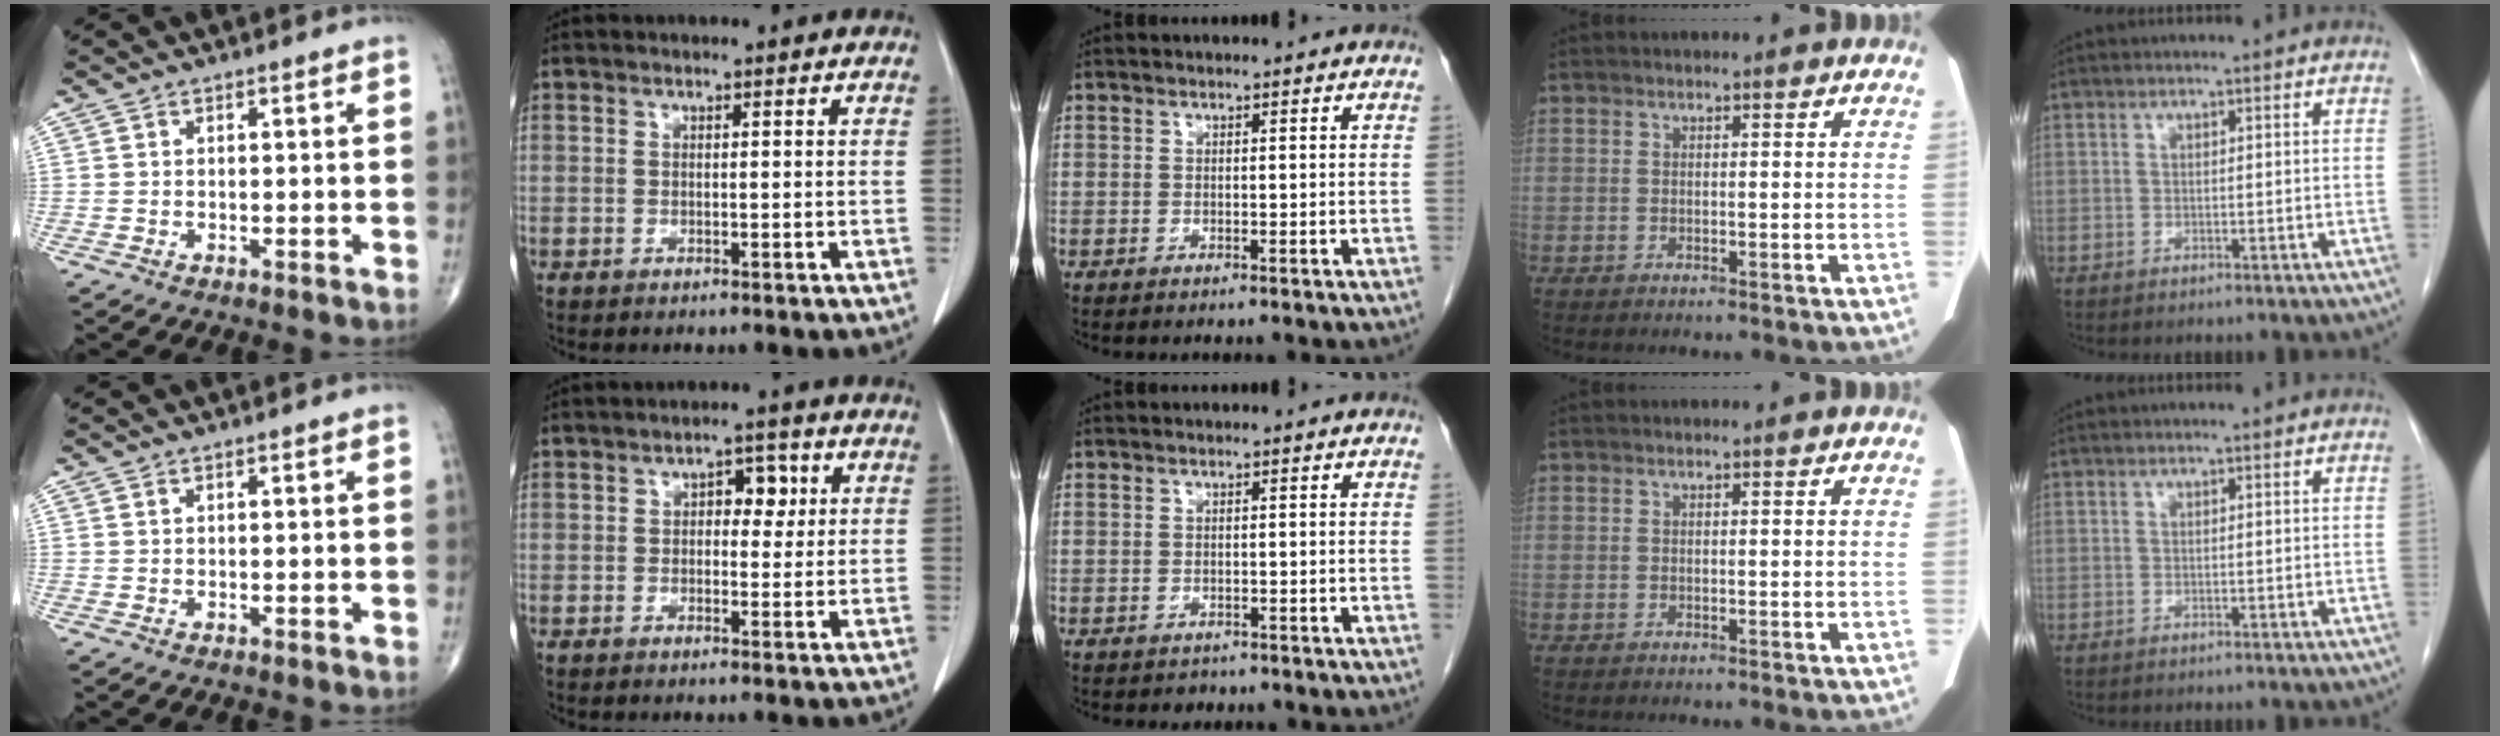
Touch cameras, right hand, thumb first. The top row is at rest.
{"index": {"total": 4.1, "force": [1.1, 2.3, 3.2], "torque": [-0.040, 0.011, 0.014]}, "middle": {"total": 1.1, "force": [-0.8, 0.7, 0.0], "torque": [-0.007, -0.001, -0.010]}}